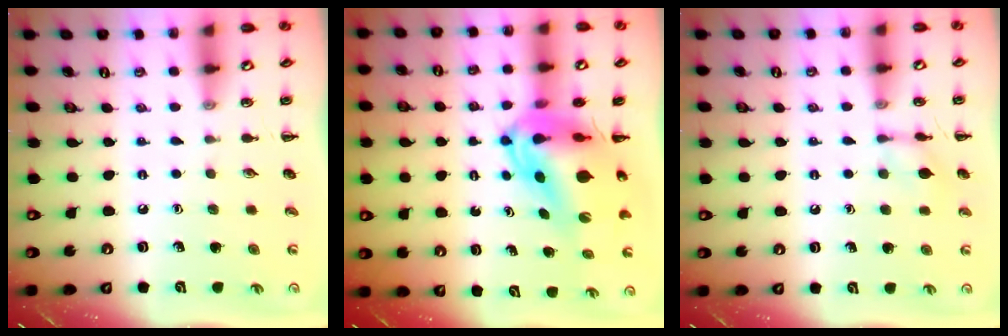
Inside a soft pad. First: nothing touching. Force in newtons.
{"total": 10.0, "press": 9.5, "slide": 3.2}
{"total": 8.2, "press": 8.2, "slide": 0.3}